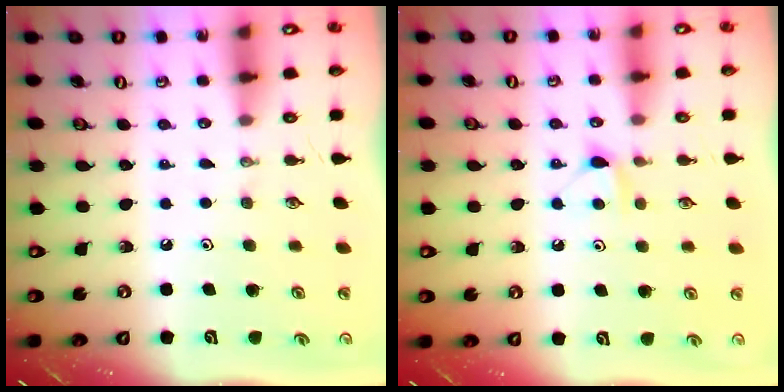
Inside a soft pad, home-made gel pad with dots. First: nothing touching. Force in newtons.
{"total": 5.1, "press": 5.0, "slide": 0.7}